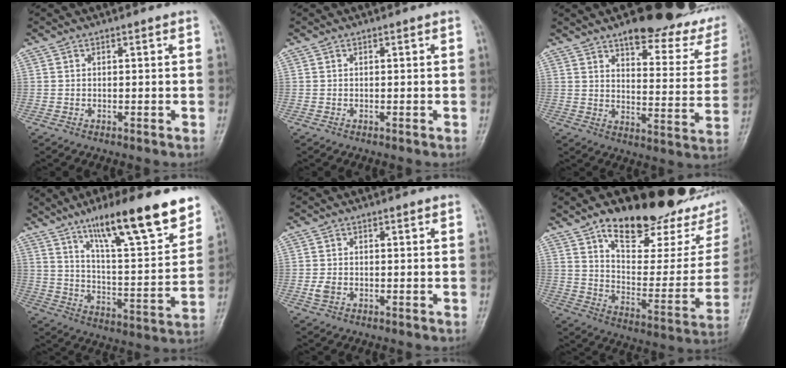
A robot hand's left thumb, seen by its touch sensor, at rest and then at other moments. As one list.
[{"total": 0.0}, {"total": 23.1, "force": [17.3, 8.3, 12.9], "torque": [-0.116, -0.082, 0.209]}, {"total": 21.2, "force": [14.1, 4.2, 15.3], "torque": [-0.208, -0.061, 0.226]}, {"total": 1.8, "force": [-0.4, 1.3, 1.3], "torque": [-0.028, 0.000, -0.008]}, {"total": 30.7, "force": [19.7, 12.5, 19.9], "torque": [-0.240, -0.069, 0.290]}]